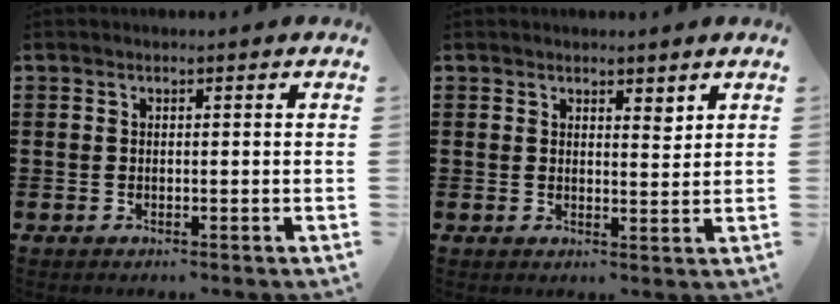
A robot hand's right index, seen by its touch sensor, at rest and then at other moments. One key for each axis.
{"total": 2.2, "fx": 2.0, "fy": 0.9, "fz": 0.5, "tx": -0.006, "ty": 0.004, "tz": 0.036}